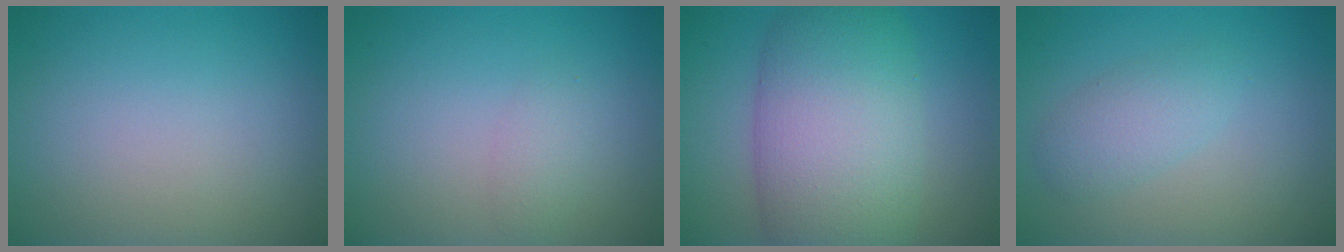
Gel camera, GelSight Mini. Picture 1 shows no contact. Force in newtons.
{"total": 1.2, "press": 1.2, "slide": 0.1}
{"total": 11.2, "press": 11.2, "slide": 0.6}
{"total": 2.5, "press": 2.5, "slide": 0.1}